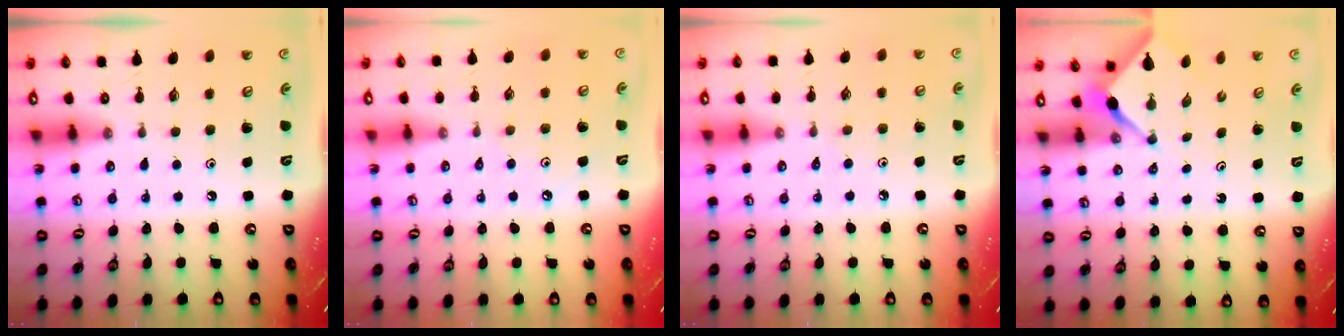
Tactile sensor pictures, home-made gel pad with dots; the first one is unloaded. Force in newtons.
{"total": 1.6, "press": 1.5, "slide": 0.4}
{"total": 3.7, "press": 3.6, "slide": 0.7}
{"total": 2.6, "press": 2.6, "slide": 0.2}